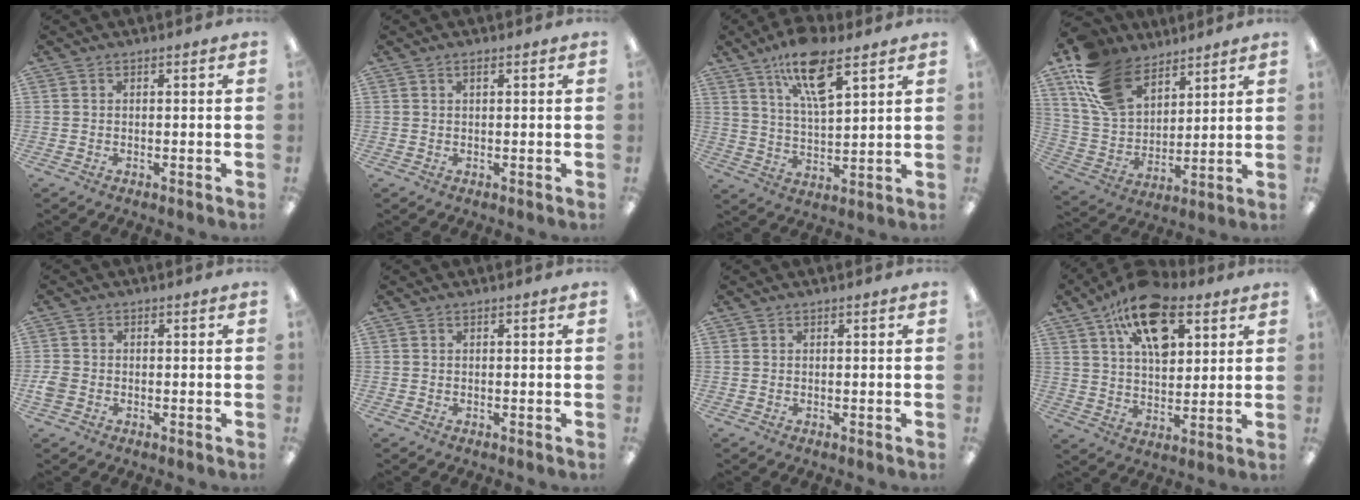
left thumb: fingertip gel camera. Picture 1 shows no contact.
{"total": 0.7, "force": [0.5, 0.2, 0.5], "torque": [-0.011, 0.002, 0.009]}
{"total": 13.2, "force": [8.5, 4.7, 8.9], "torque": [-0.148, -0.035, 0.147]}
{"total": 17.6, "force": [11.5, 10.5, 8.2], "torque": [-0.175, -0.041, 0.224]}
{"total": 2.9, "force": [-0.9, 2.3, 1.5], "torque": [-0.022, 0.007, -0.015]}
{"total": 0.0}
{"total": 0.0}
{"total": 17.4, "force": [9.3, 9.4, 11.2], "torque": [-0.176, -0.029, 0.163]}